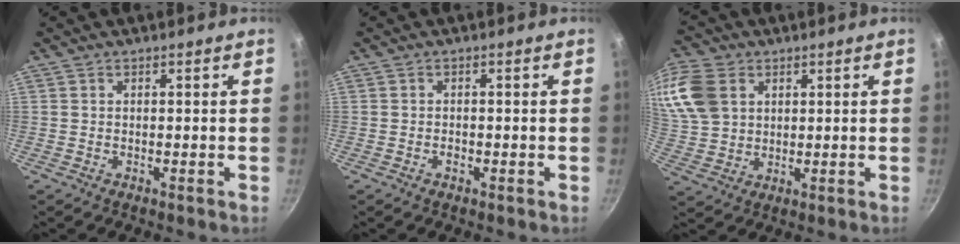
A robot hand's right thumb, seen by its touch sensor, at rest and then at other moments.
{"total": 1.1, "force": [-0.5, 0.7, 0.6], "torque": [-0.010, 0.006, -0.008]}
{"total": 12.4, "force": [4.3, 9.1, 7.1], "torque": [-0.138, -0.004, 0.090]}